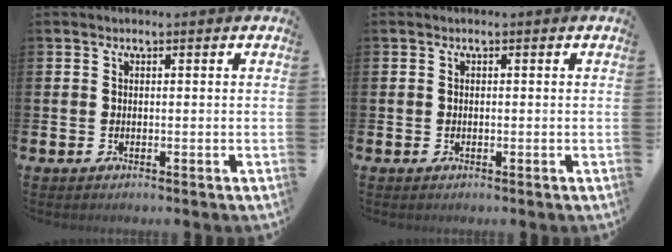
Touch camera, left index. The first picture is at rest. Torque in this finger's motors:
{"motor_torque": [-0.17, 0.12, -0.09, -0.01]}